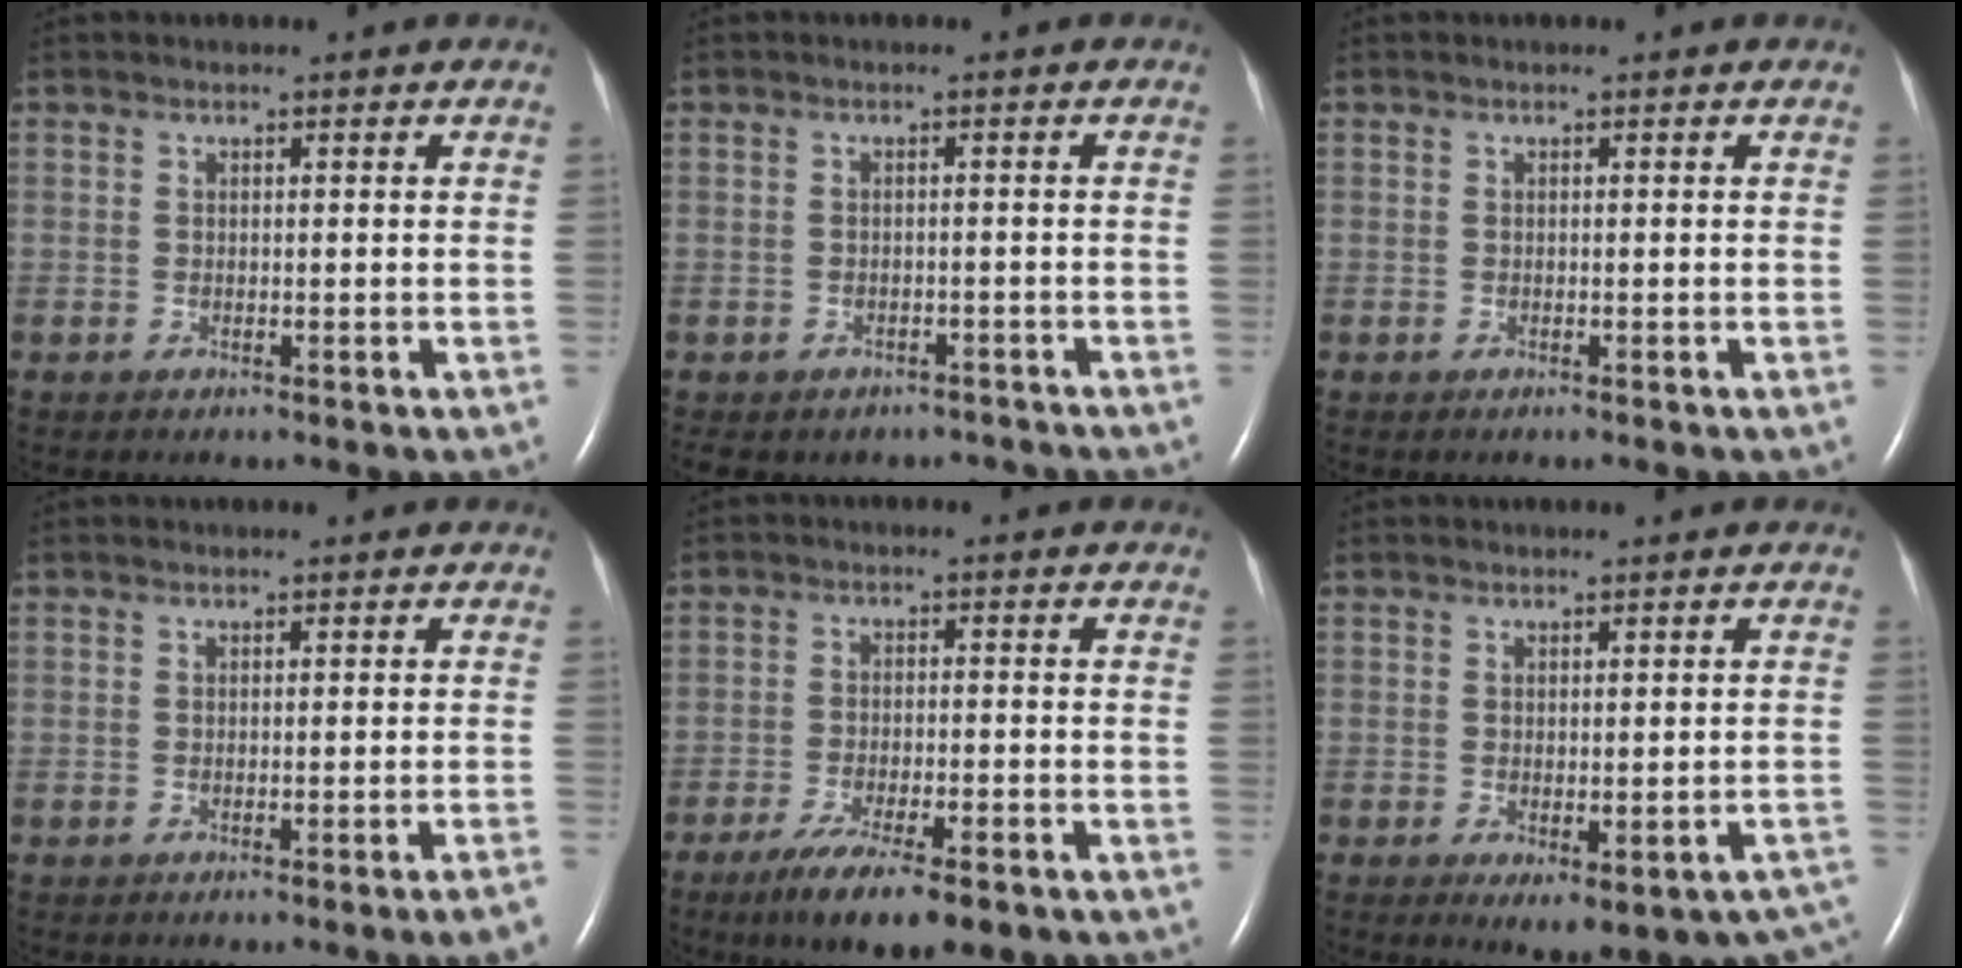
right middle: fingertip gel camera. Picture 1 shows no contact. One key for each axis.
{"total": 9.9, "fx": -7.9, "fy": 5.6, "fz": 2.2, "tx": -0.055, "ty": 0.003, "tz": -0.088}
{"total": 0.0}
{"total": 3.1, "fx": -2.3, "fy": -0.8, "fz": 2.0, "tx": -0.018, "ty": -0.004, "tz": -0.029}
{"total": 12.5, "fx": -8.8, "fy": 2.5, "fz": 8.6, "tx": -0.128, "ty": -0.022, "tz": -0.131}
{"total": 12.3, "fx": -9.0, "fy": 4.2, "fz": 7.3, "tx": -0.041, "ty": 0.004, "tz": -0.098}